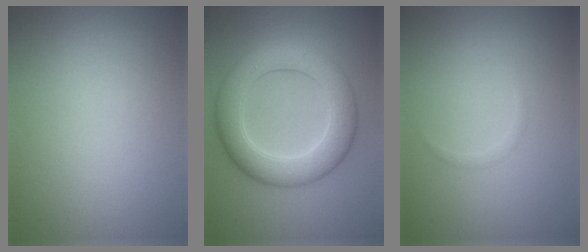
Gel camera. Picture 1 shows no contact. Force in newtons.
{"total": 7.5, "press": 7.5, "slide": 0.2}
{"total": 0.6, "press": 0.6, "slide": 0.1}